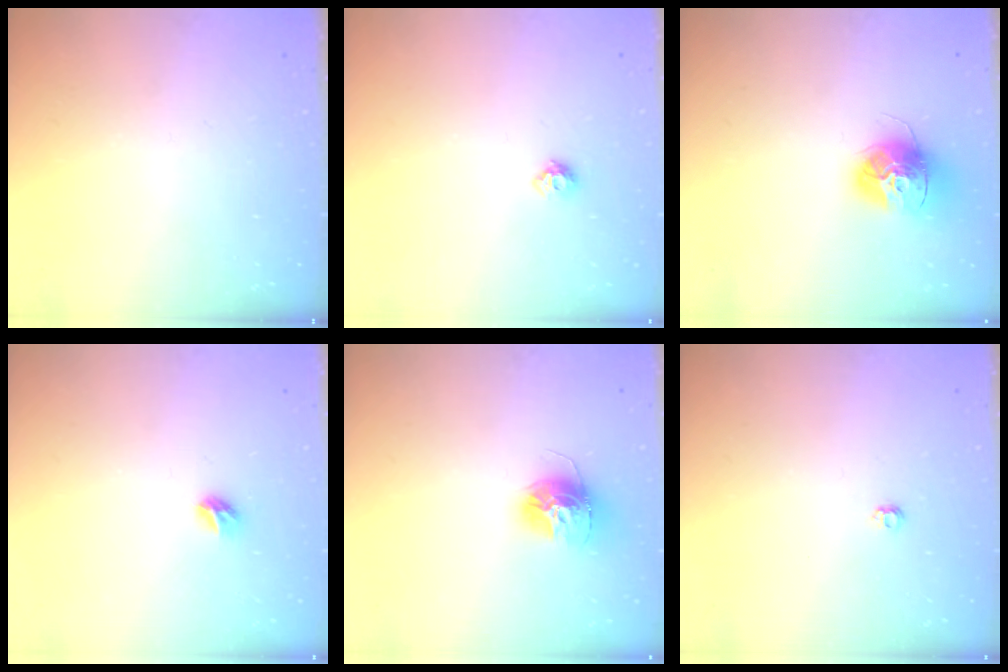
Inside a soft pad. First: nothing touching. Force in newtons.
{"total": 6.1, "press": 6.0, "slide": 0.9}
{"total": 14.6, "press": 14.5, "slide": 1.4}
{"total": 5.8, "press": 5.8, "slide": 0.7}
{"total": 13.1, "press": 13.0, "slide": 1.1}
{"total": 3.9, "press": 3.9, "slide": 0.5}